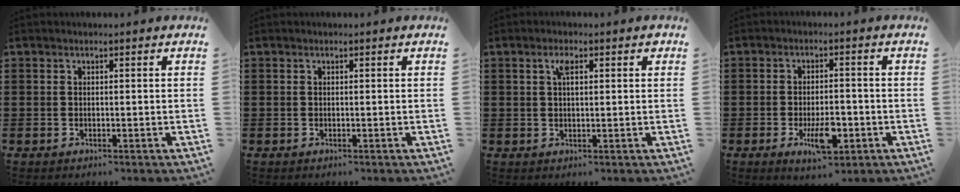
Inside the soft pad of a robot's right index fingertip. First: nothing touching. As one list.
[{"total": 0.0}, {"total": 2.5, "force": [1.0, 0.8, 2.2], "torque": [-0.039, 0.003, 0.014]}, {"total": 6.4, "force": [-2.4, 2.8, 5.3], "torque": [-0.096, -0.005, -0.043]}]